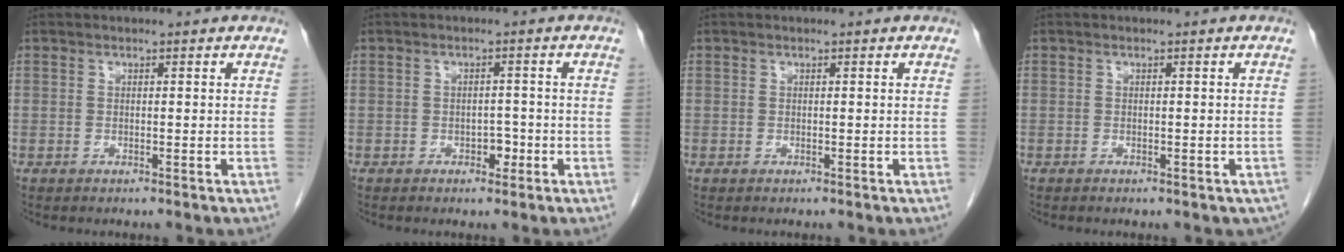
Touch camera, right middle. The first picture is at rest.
{"total": 1.9, "force": [-0.9, 1.2, 1.2], "torque": [-0.013, 0.005, -0.011]}
{"total": 0.0}
{"total": 2.4, "force": [-1.9, 1.0, 1.2], "torque": [-0.007, 0.000, -0.017]}